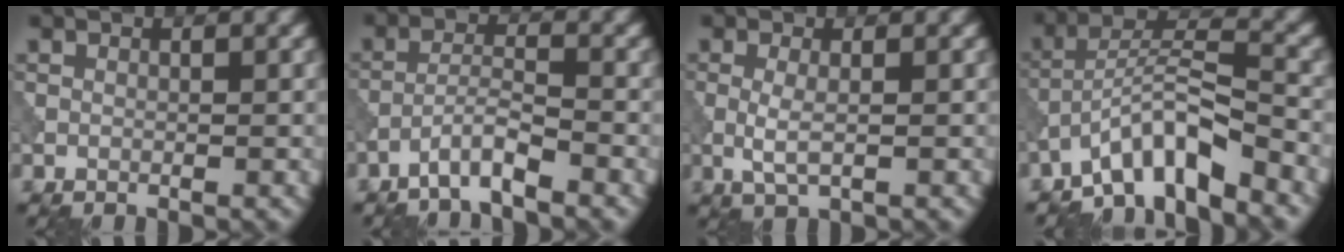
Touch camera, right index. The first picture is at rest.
{"total": 3.1, "force": [-2.4, 0.3, 2.0], "torque": [-0.035, 0.010, -0.054]}
{"total": 2.0, "force": [-0.2, 0.5, 1.9], "torque": [-0.044, -0.004, -0.005]}
{"total": 6.5, "force": [-5.0, 1.3, 3.9], "torque": [-0.066, 0.011, -0.095]}